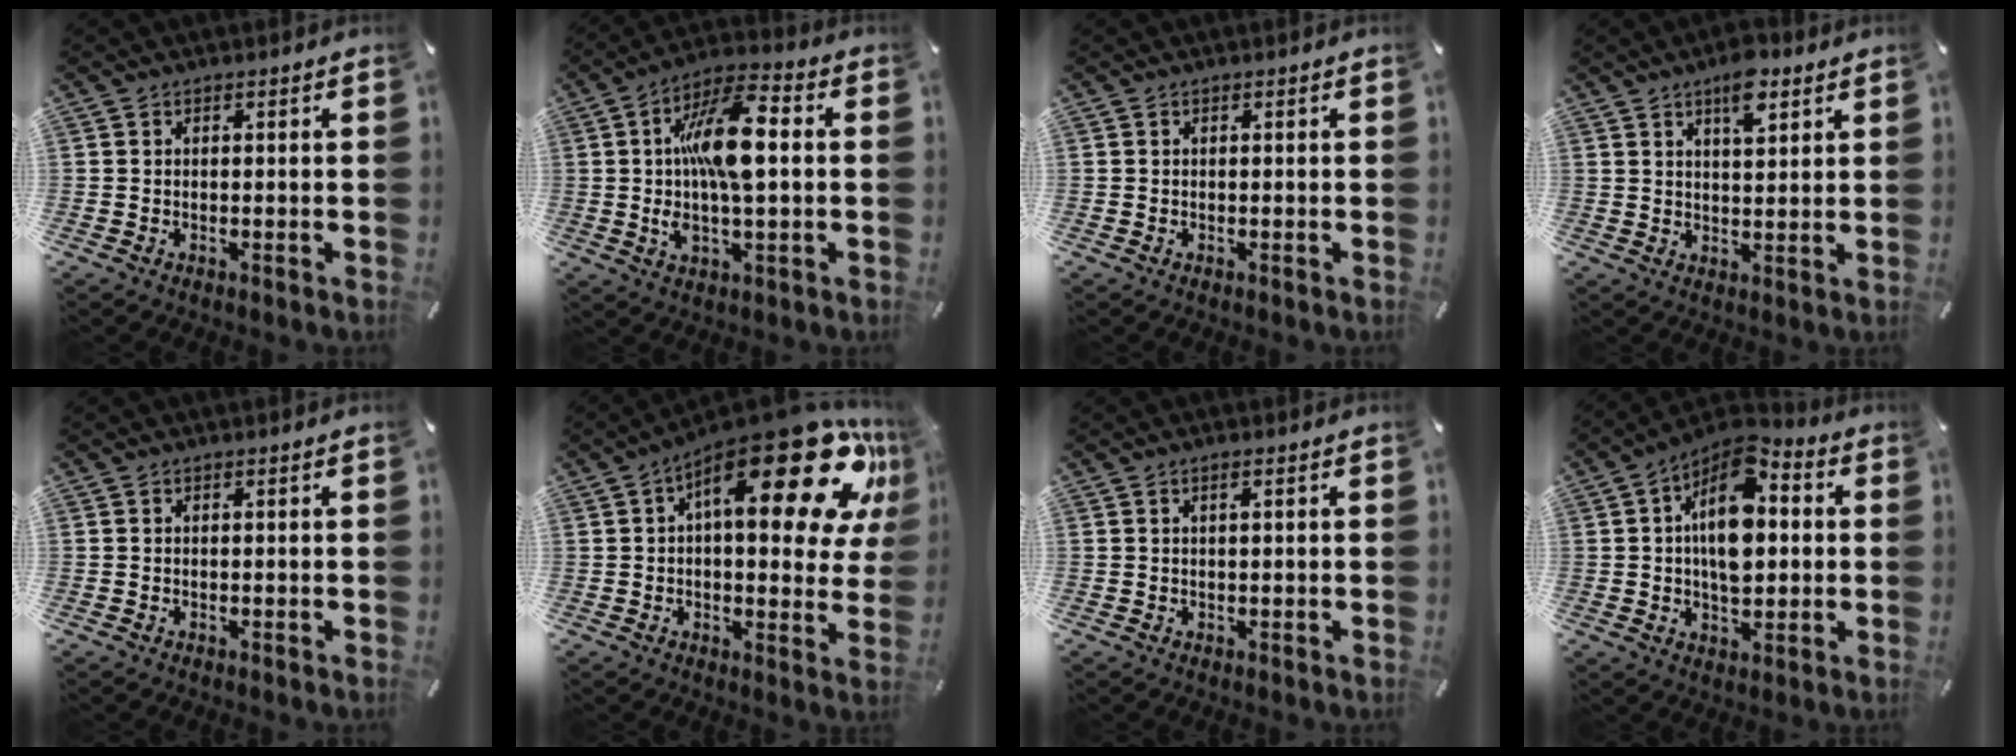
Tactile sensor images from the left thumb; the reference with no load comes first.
{"total": 14.9, "force": [1.4, 5.8, 13.6], "torque": [-0.249, 0.002, 0.020]}
{"total": 0.0}
{"total": 7.1, "force": [4.6, 2.9, 4.6], "torque": [-0.061, -0.018, 0.074]}
{"total": 0.0}
{"total": 27.6, "force": [12.4, 10.2, 22.4], "torque": [-0.316, -0.085, 0.203]}
{"total": 1.2, "force": [0.4, 0.2, 1.1], "torque": [-0.022, 0.001, 0.005]}
{"total": 14.5, "force": [2.5, 9.0, 11.1], "torque": [-0.195, -0.018, 0.040]}